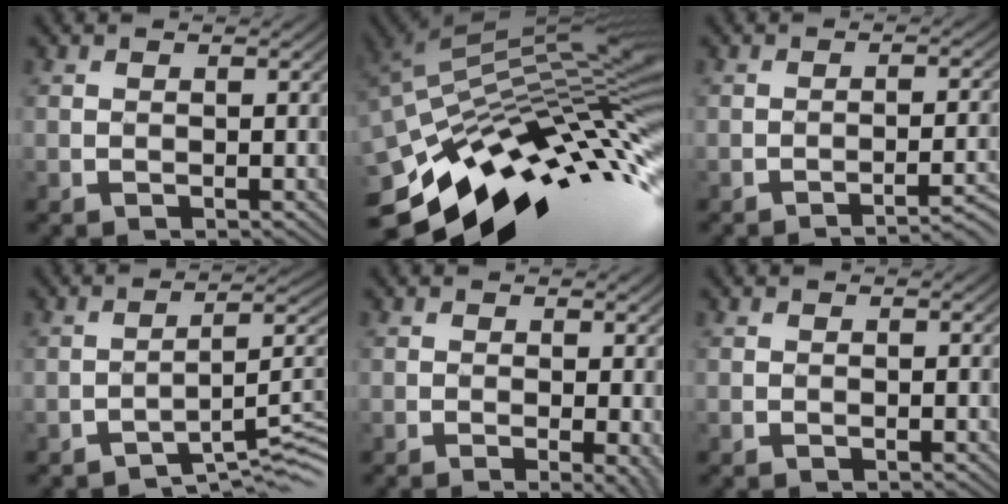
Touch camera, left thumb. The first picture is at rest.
{"total": 15.5, "force": [-5.9, 5.7, 13.2], "torque": [-0.246, 0.004, -0.112]}
{"total": 4.9, "force": [-3.3, 0.8, 3.5], "torque": [-0.047, 0.015, -0.052]}
{"total": 6.6, "force": [-4.2, 1.5, 4.9], "torque": [-0.064, 0.009, -0.070]}
{"total": 2.9, "force": [-0.4, 0.6, 2.8], "torque": [-0.039, -0.002, -0.008]}
{"total": 0.0}